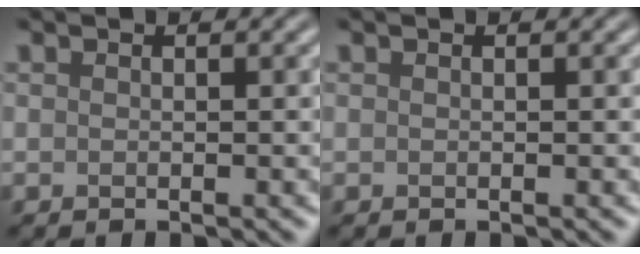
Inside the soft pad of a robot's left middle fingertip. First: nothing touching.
{"total": 0.0}